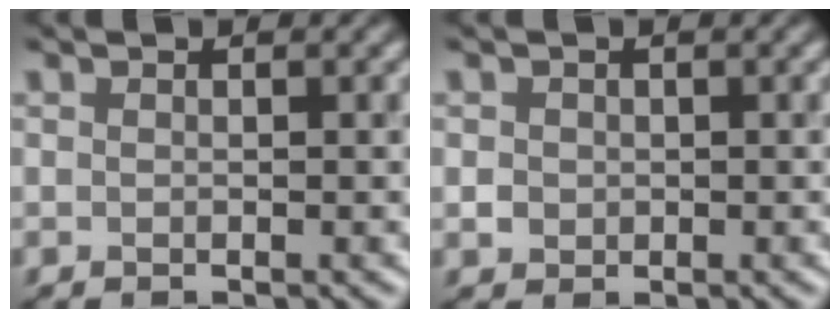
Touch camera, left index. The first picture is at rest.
{"total": 1.2, "force": [0.0, 1.1, 0.3], "torque": [0.001, -0.004, -0.001]}